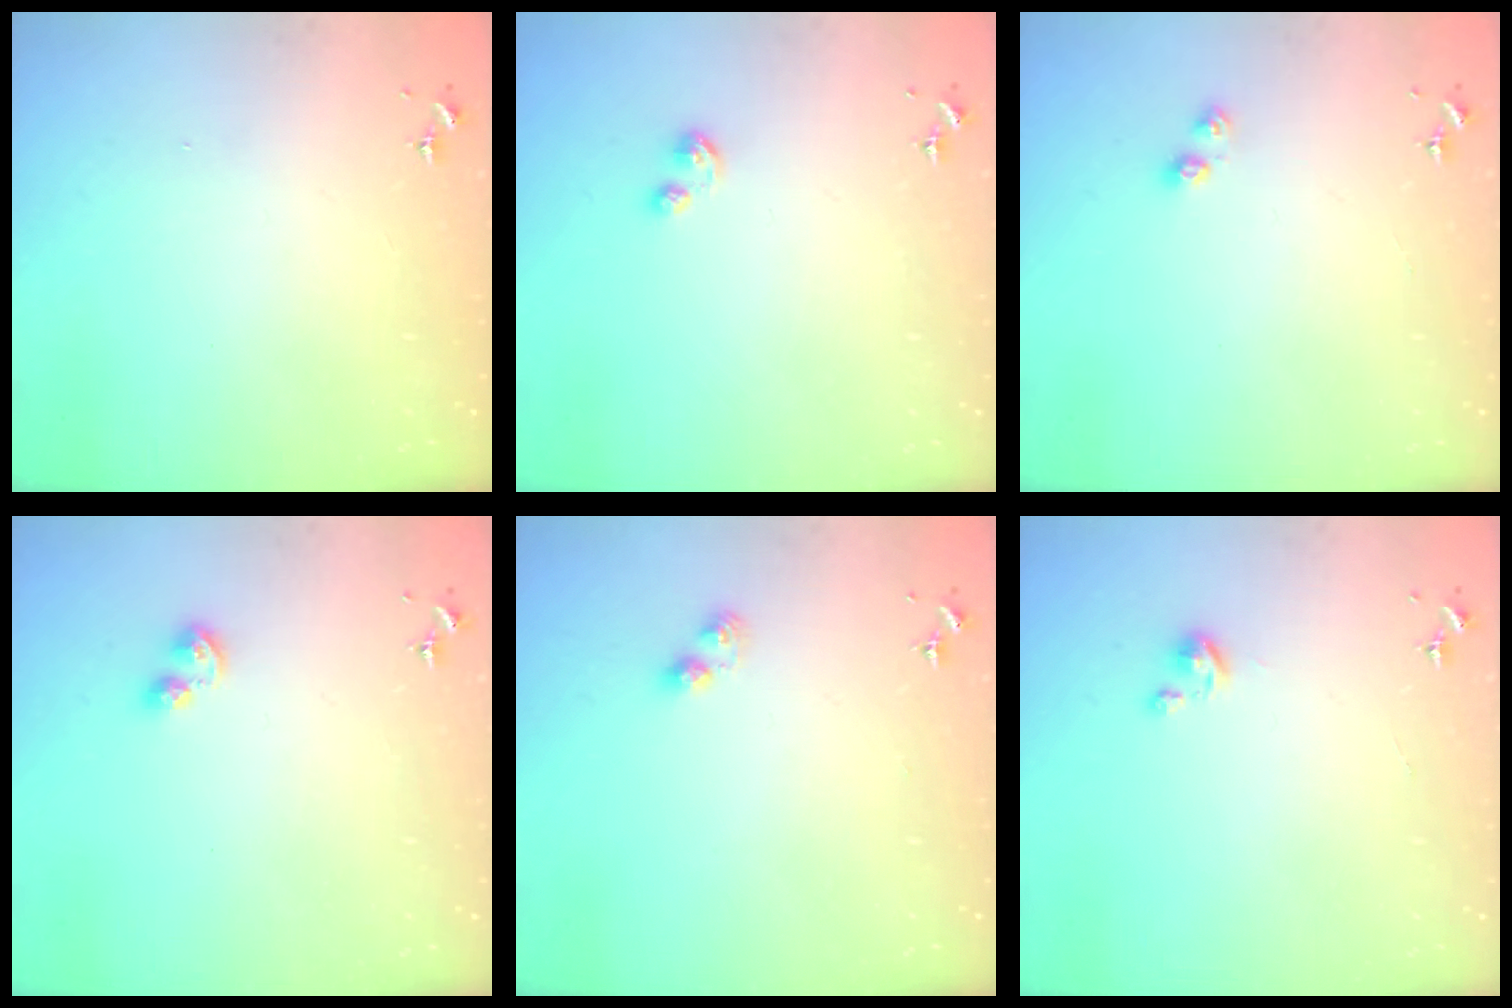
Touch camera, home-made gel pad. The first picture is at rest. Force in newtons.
{"total": 2.9, "press": 2.9, "slide": 0.4}
{"total": 4.3, "press": 4.3, "slide": 0.5}
{"total": 6.6, "press": 6.6, "slide": 0.7}
{"total": 3.3, "press": 3.3, "slide": 0.5}
{"total": 2.3, "press": 2.2, "slide": 0.2}